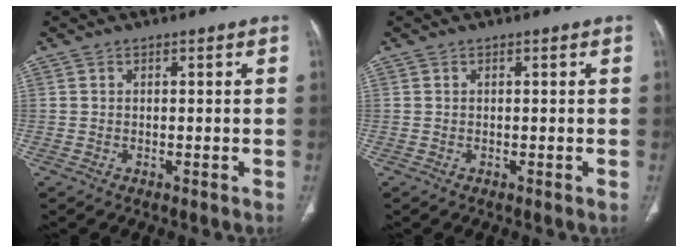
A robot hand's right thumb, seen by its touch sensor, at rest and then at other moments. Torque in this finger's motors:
{"motor_torque": [0.00, 0.00, -0.10, -0.03, 0.01]}